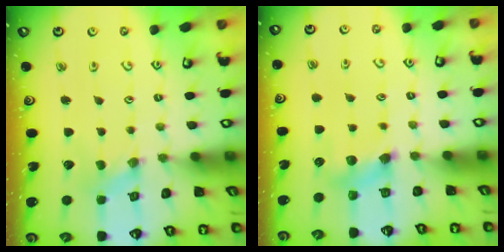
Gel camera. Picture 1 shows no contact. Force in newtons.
{"total": 5.7, "press": 5.7, "slide": 0.5}